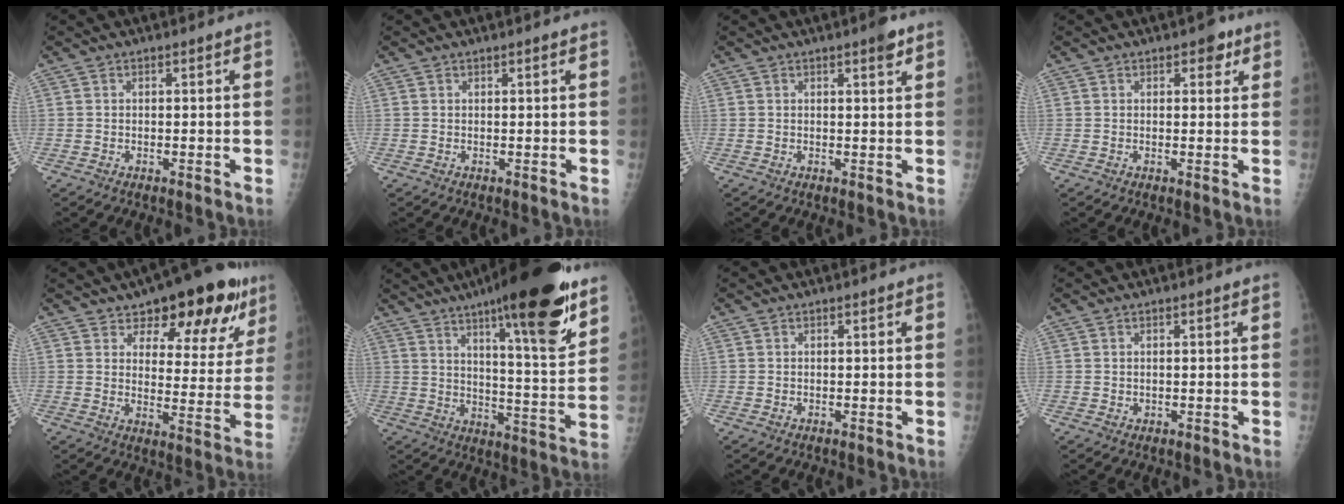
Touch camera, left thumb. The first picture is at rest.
{"total": 0.5, "force": [0.4, 0.0, 0.4], "torque": [-0.005, -0.001, 0.007]}
{"total": 2.5, "force": [1.6, 0.5, 1.9], "torque": [-0.023, -0.007, 0.019]}
{"total": 3.0, "force": [1.7, 1.7, 1.8], "torque": [-0.005, -0.003, 0.017]}
{"total": 18.7, "force": [11.4, 8.5, 12.1], "torque": [-0.103, -0.040, 0.160]}
{"total": 24.0, "force": [15.0, 4.4, 18.2], "torque": [-0.250, -0.065, 0.228]}
{"total": 0.0}
{"total": 0.6, "force": [0.3, 0.4, 0.2], "torque": [0.003, -0.002, 0.005]}